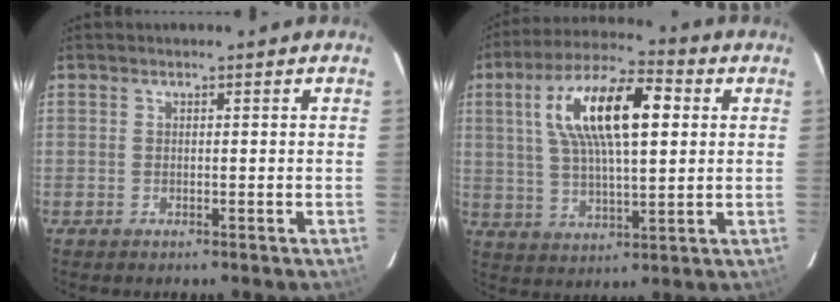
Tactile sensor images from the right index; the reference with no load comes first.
{"total": 16.6, "force": [4.5, 5.9, 14.9], "torque": [-0.270, 0.028, 0.076]}